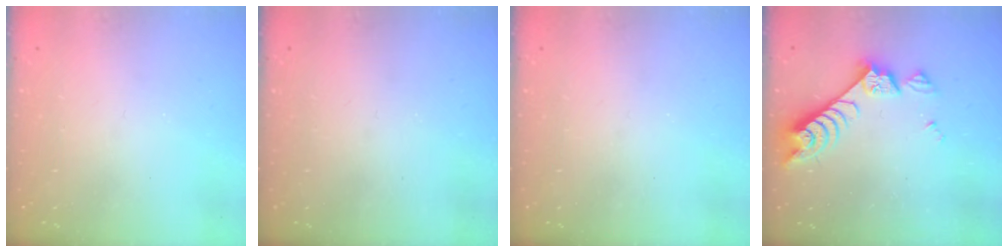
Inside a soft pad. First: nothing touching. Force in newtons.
{"total": 0.0}
{"total": 0.0}
{"total": 8.3, "press": 8.2, "slide": 1.3}